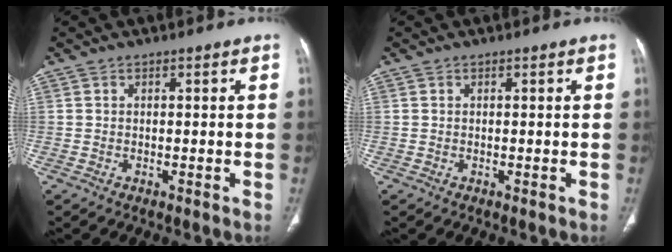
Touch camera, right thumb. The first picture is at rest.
{"total": 0.0}